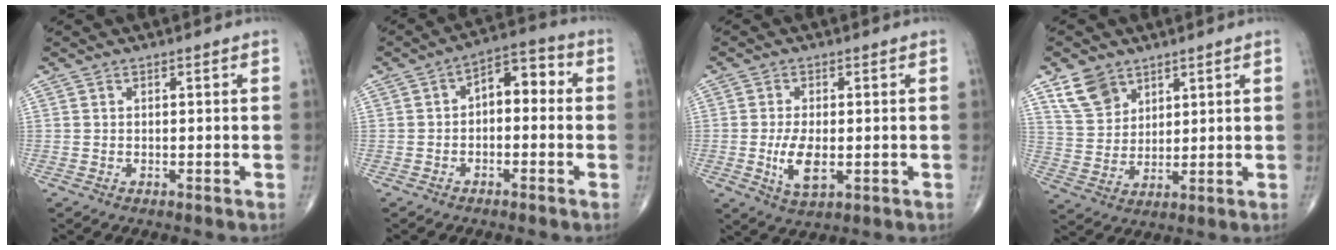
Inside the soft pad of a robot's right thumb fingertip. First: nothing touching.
{"total": 7.2, "force": [-0.1, 4.3, 5.8], "torque": [-0.058, 0.038, -0.016]}
{"total": 6.2, "force": [-1.0, 2.9, 5.4], "torque": [-0.098, -0.010, -0.012]}
{"total": 7.7, "force": [5.0, 5.1, 2.8], "torque": [-0.035, -0.024, 0.107]}